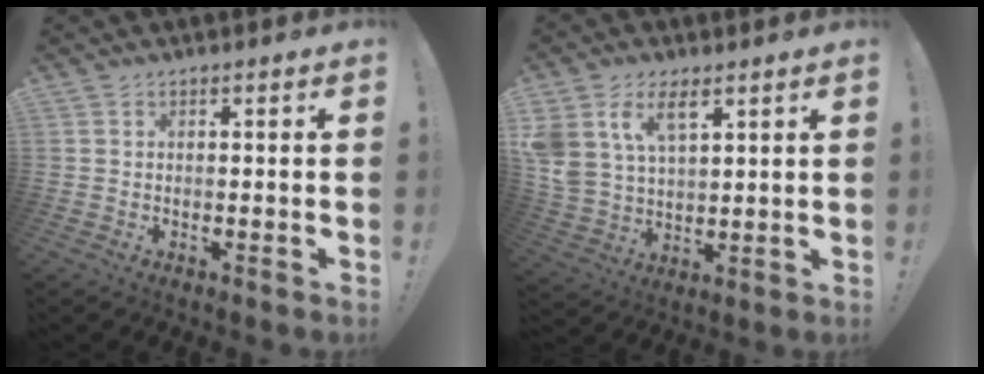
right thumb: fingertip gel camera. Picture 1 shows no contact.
{"total": 10.8, "force": [6.2, 6.1, 6.5], "torque": [-0.124, -0.024, 0.120]}